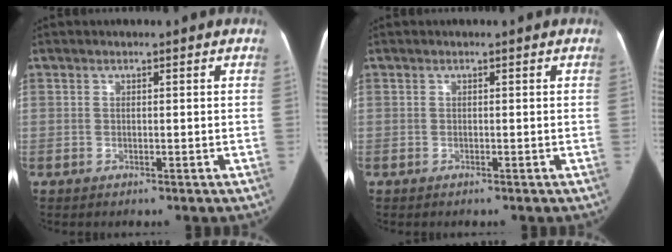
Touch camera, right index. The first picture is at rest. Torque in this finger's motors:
{"motor_torque": [0.02, 0.04, 0.03, 0.01]}